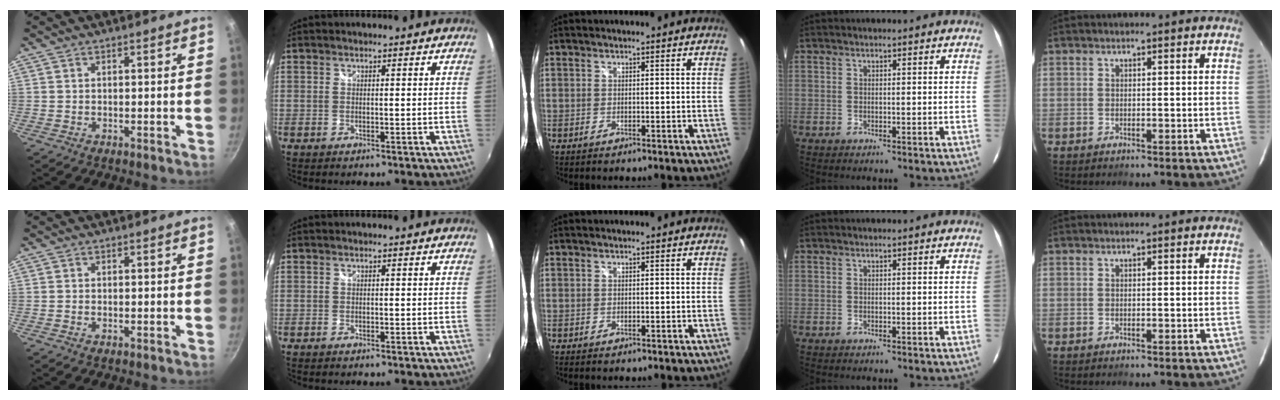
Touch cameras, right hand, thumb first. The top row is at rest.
{"index": {"total": 0.5, "force": [-0.5, 0.3, 0.1], "torque": [-0.005, -0.003, -0.011]}}